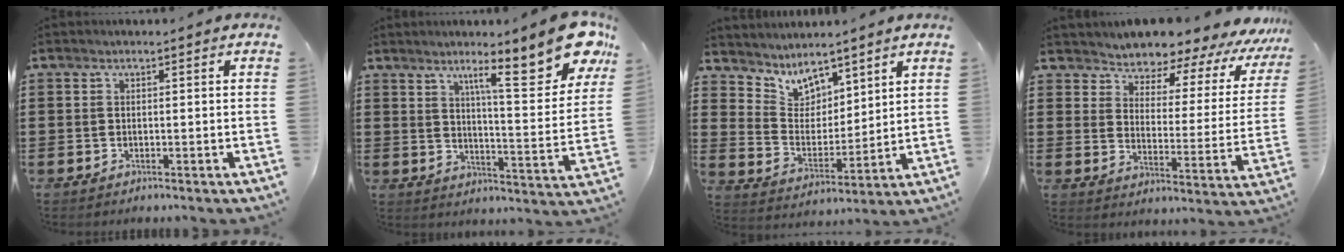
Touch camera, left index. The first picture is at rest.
{"total": 14.7, "force": [9.2, 2.0, 11.3], "torque": [-0.182, -0.037, 0.137]}
{"total": 5.8, "force": [5.2, 2.6, 0.2], "torque": [-0.042, -0.036, 0.093]}
{"total": 4.1, "force": [3.9, 1.3, -0.1], "torque": [-0.029, -0.040, 0.060]}